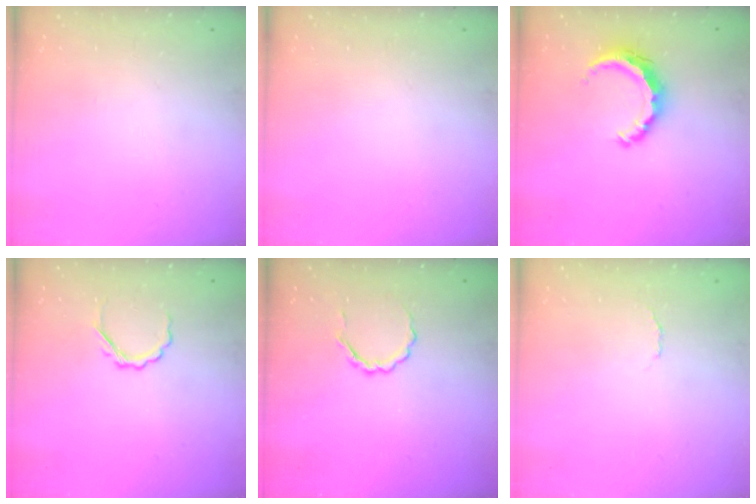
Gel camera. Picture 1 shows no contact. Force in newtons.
{"total": 0.0}
{"total": 7.5, "press": 7.5, "slide": 0.2}
{"total": 3.7, "press": 3.5, "slide": 1.1}
{"total": 3.0, "press": 2.8, "slide": 1.1}
{"total": 3.1, "press": 3.0, "slide": 0.8}